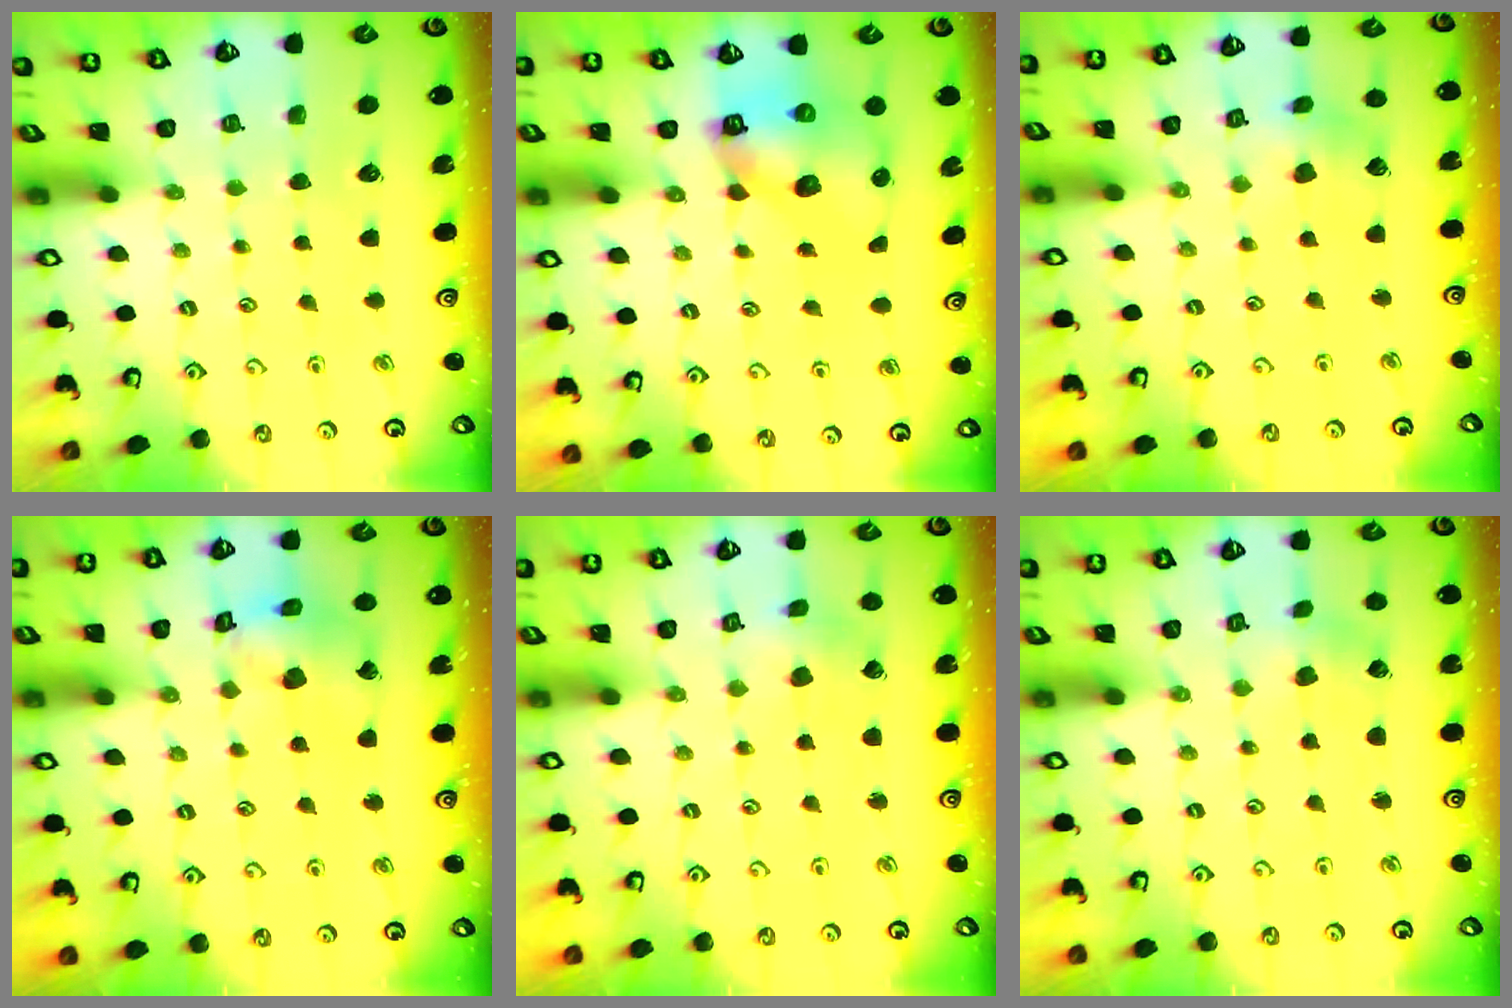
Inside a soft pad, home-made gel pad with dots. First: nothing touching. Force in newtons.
{"total": 10.3, "press": 10.3, "slide": 0.9}
{"total": 4.5, "press": 4.5, "slide": 0.4}
{"total": 10.7, "press": 10.7, "slide": 1.1}
{"total": 2.2, "press": 2.2, "slide": 0.1}
{"total": 1.2, "press": 1.2, "slide": 0.1}